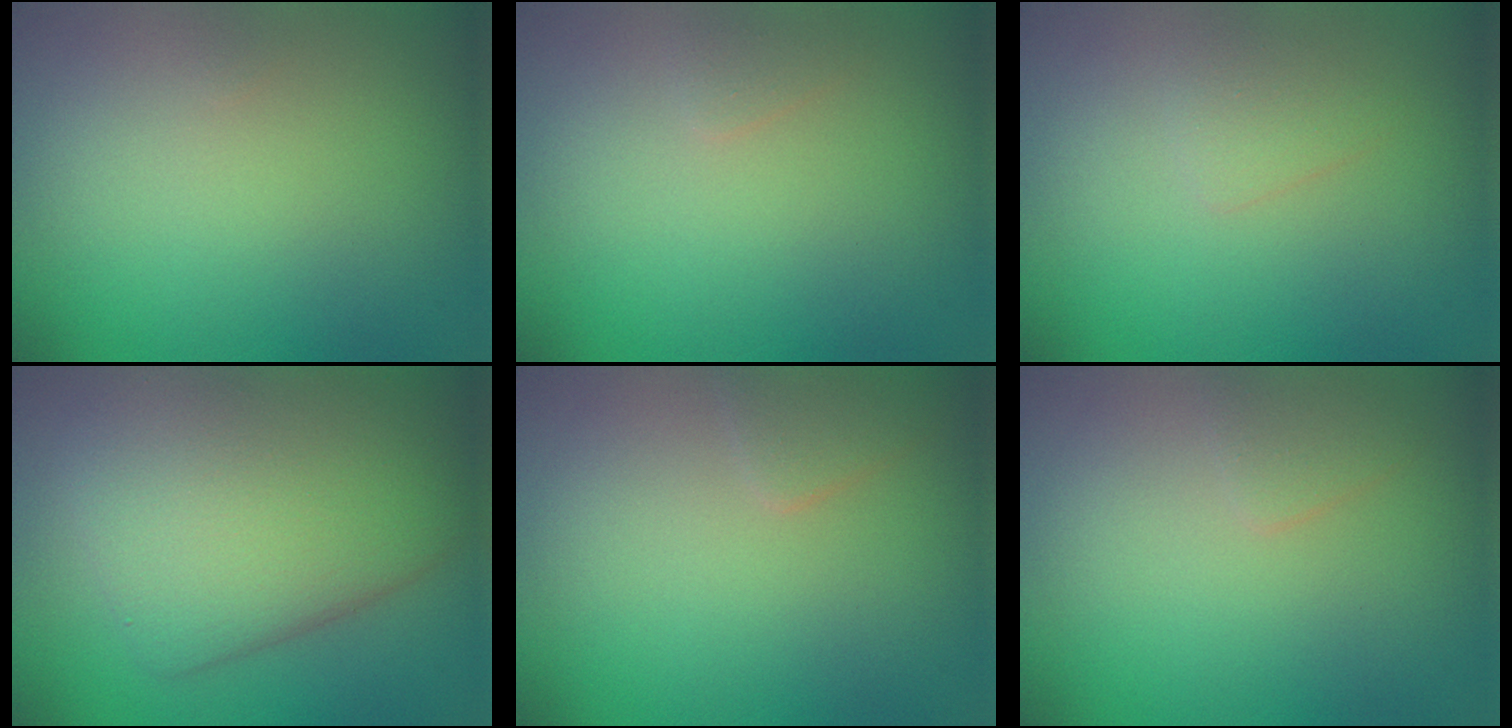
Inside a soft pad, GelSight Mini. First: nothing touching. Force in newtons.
{"total": 0.6, "press": 0.6, "slide": 0.1}
{"total": 1.2, "press": 1.2, "slide": 0.0}
{"total": 8.6, "press": 8.6, "slide": 0.3}
{"total": 1.4, "press": 1.4, "slide": 0.1}
{"total": 1.1, "press": 1.1, "slide": 0.0}